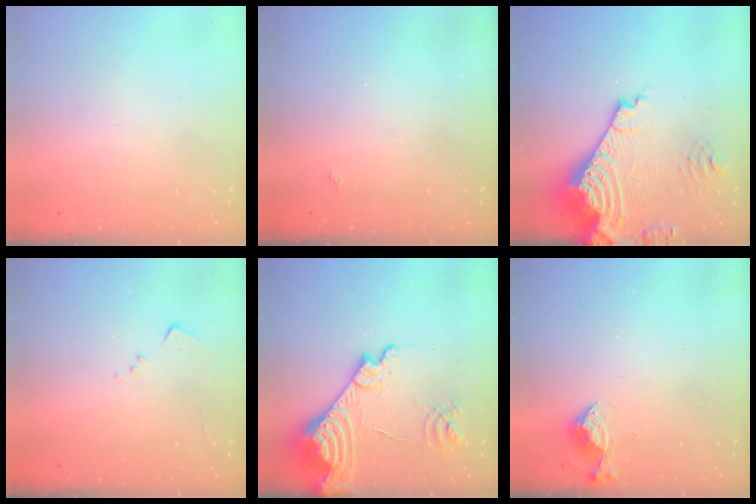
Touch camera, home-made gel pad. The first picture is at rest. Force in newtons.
{"total": 2.0, "press": 1.9, "slide": 0.5}
{"total": 21.9, "press": 21.6, "slide": 3.2}
{"total": 3.9, "press": 3.9, "slide": 0.5}
{"total": 18.7, "press": 18.6, "slide": 2.5}
{"total": 5.3, "press": 5.3, "slide": 0.7}